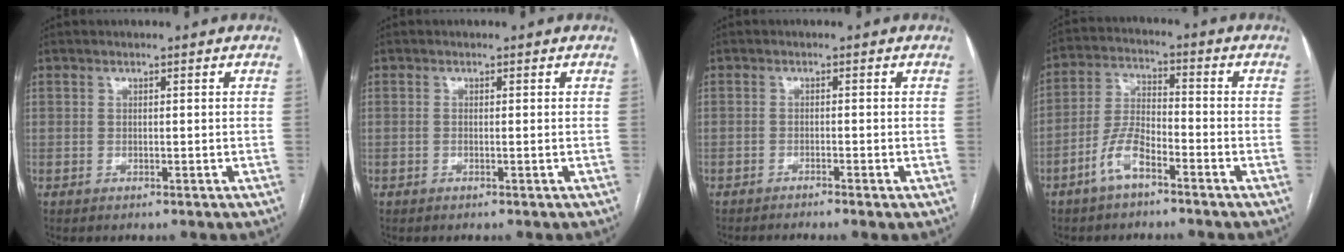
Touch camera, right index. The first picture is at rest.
{"total": 0.0}
{"total": 2.6, "force": [-2.1, -0.5, 1.5], "torque": [-0.021, 0.004, -0.032]}
{"total": 6.8, "force": [-4.2, 2.2, 4.9], "torque": [-0.112, 0.009, -0.084]}